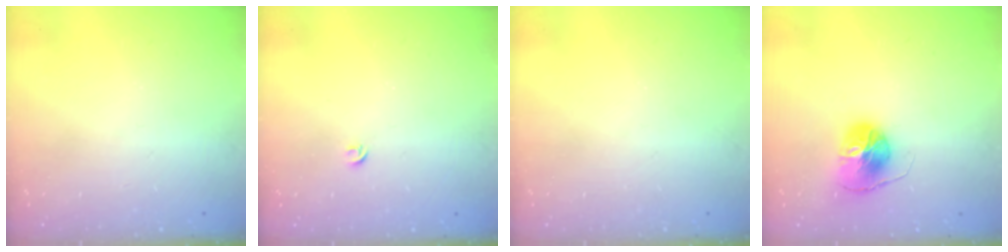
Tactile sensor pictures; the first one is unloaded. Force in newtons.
{"total": 3.4, "press": 3.4, "slide": 0.5}
{"total": 0.0}
{"total": 10.1, "press": 10.1, "slide": 0.2}